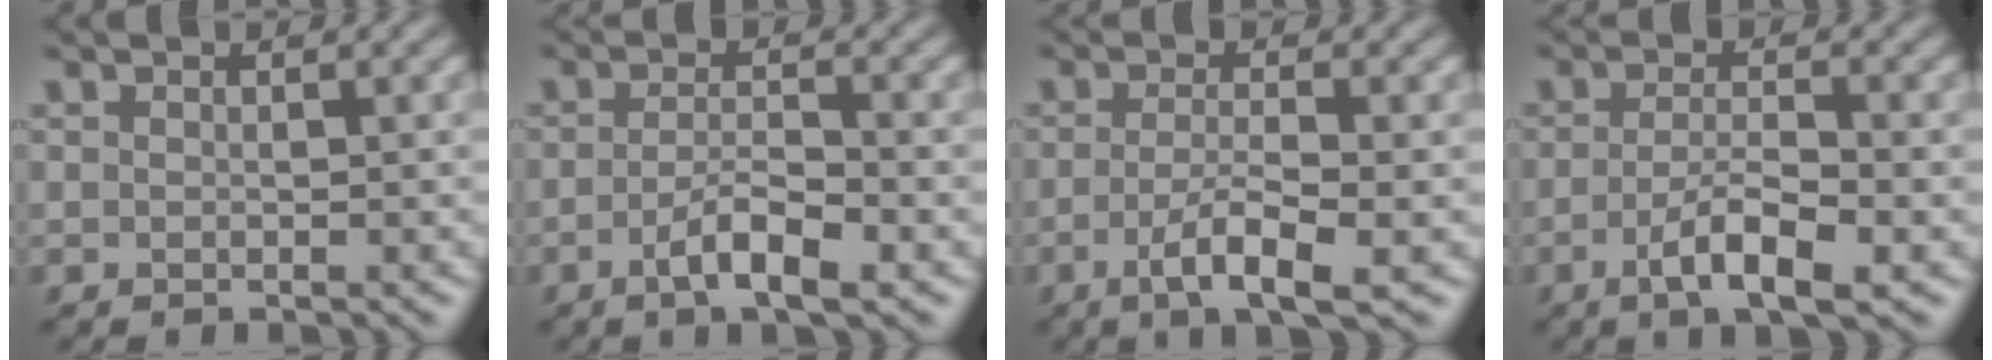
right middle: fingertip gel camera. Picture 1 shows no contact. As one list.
[{"total": 3.7, "force": [-1.7, 1.0, 3.2], "torque": [-0.061, 0.002, -0.032]}, {"total": 4.2, "force": [-1.5, 0.9, 3.9], "torque": [-0.074, -0.005, -0.030]}, {"total": 4.6, "force": [-1.9, 1.2, 4.1], "torque": [-0.075, -0.002, -0.034]}]